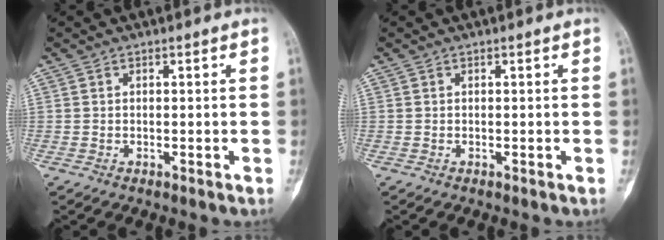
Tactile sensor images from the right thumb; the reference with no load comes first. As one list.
[{"total": 0.0}]